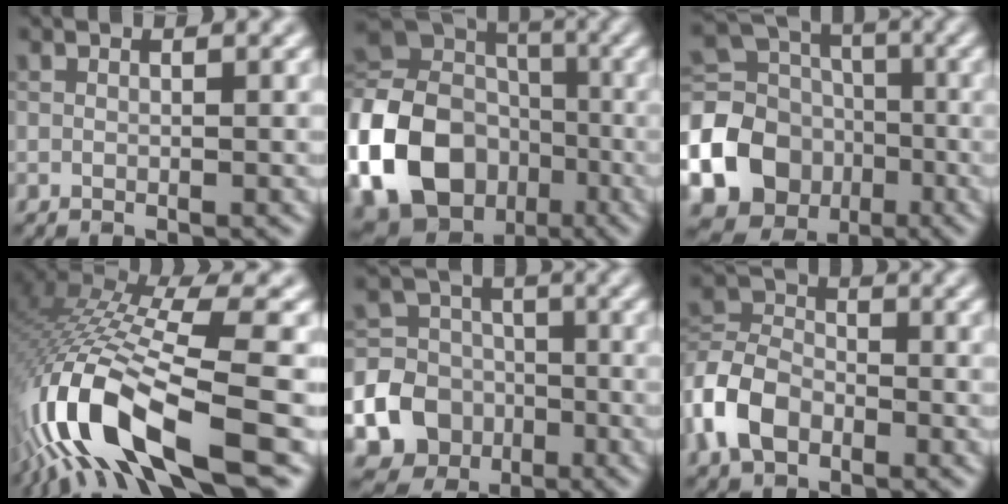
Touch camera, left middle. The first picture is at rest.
{"total": 19.6, "force": [-6.8, 16.3, 8.5], "torque": [-0.200, -0.031, -0.147]}
{"total": 18.1, "force": [-6.3, 16.0, 5.6], "torque": [-0.153, -0.044, -0.136]}
{"total": 13.5, "force": [-5.3, 4.0, 11.7], "torque": [-0.254, 0.010, -0.085]}
{"total": 14.4, "force": [-5.5, 13.0, 2.8], "torque": [-0.085, -0.042, -0.109]}
{"total": 5.7, "force": [-2.7, 3.8, 3.2], "torque": [-0.070, 0.007, -0.065]}